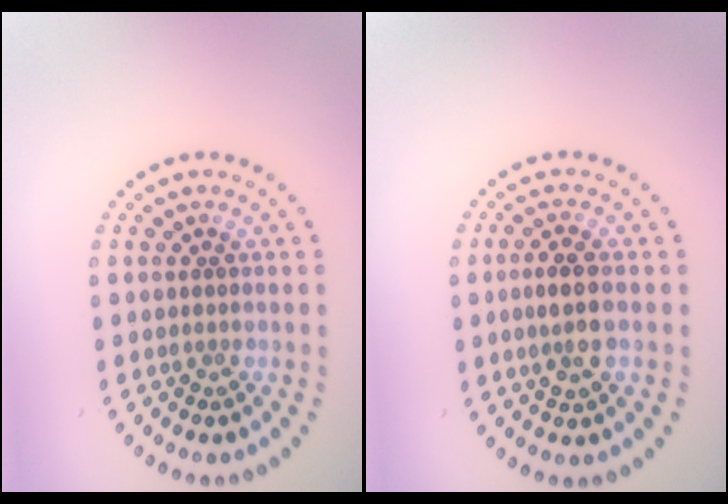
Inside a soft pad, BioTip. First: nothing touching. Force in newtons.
{"total": 3.0, "press": 2.9, "slide": 0.8}